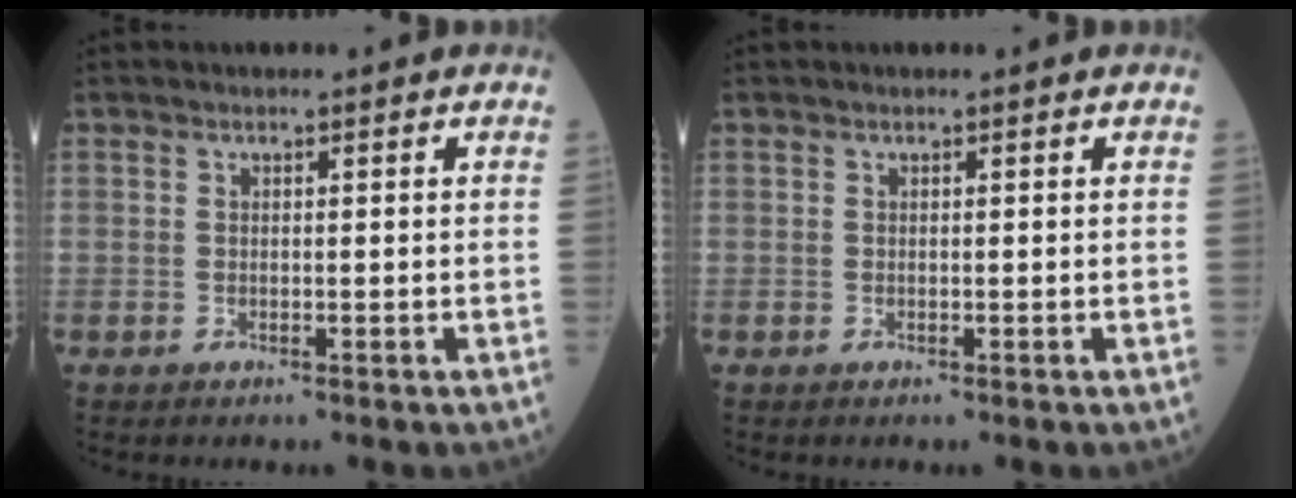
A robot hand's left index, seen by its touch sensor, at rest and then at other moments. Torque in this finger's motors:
{"motor_torque": [0.02, -0.02, 0.00, 0.00]}